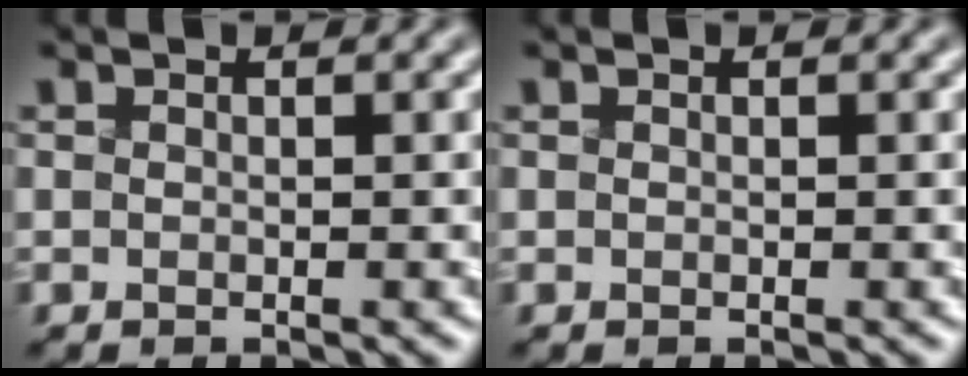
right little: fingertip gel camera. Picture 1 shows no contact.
{"total": 0.0}